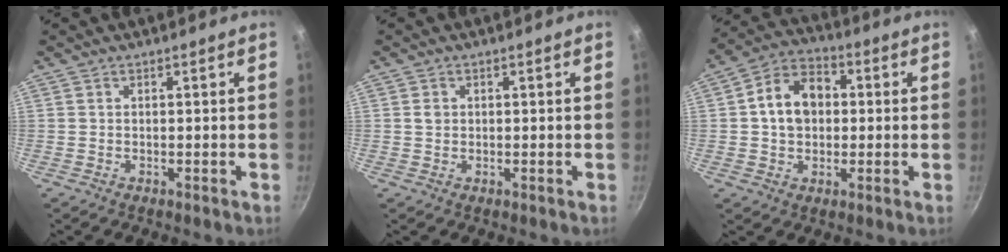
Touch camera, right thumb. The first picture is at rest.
{"total": 1.4, "force": [0.2, 1.2, 0.7], "torque": [-0.008, 0.003, 0.003]}
{"total": 10.8, "force": [0.9, 8.2, 7.0], "torque": [-0.087, 0.024, 0.001]}